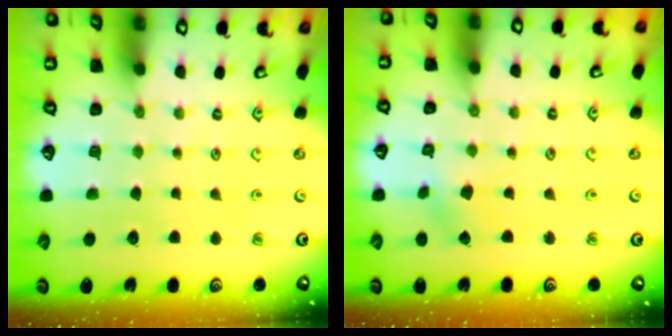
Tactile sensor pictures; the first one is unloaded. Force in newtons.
{"total": 2.2, "press": 2.2, "slide": 0.3}